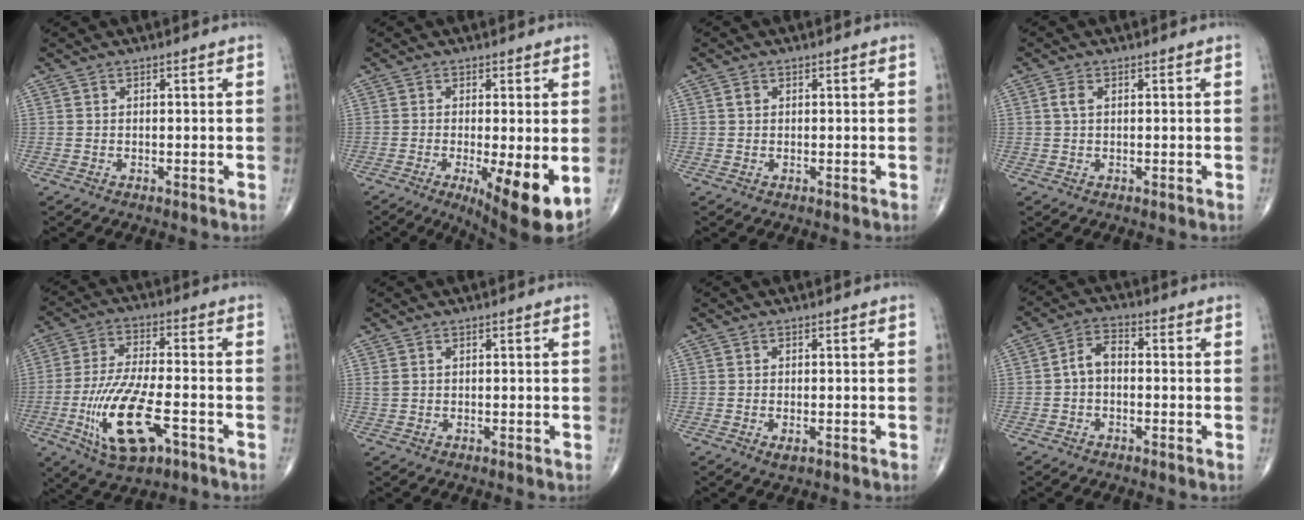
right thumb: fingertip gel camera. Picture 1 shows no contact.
{"total": 11.4, "force": [-3.1, 2.8, 10.7], "torque": [-0.159, -0.025, -0.041]}
{"total": 0.9, "force": [0.2, 0.8, 0.5], "torque": [-0.006, 0.001, 0.003]}
{"total": 1.7, "force": [0.4, 1.0, 1.4], "torque": [-0.033, 0.006, 0.008]}
{"total": 15.6, "force": [-5.5, 5.9, 13.3], "torque": [-0.269, 0.013, -0.091]}
{"total": 0.9, "force": [0.5, 0.5, 0.7], "torque": [-0.017, 0.010, 0.015]}
{"total": 1.5, "force": [-0.6, 0.6, 1.2], "torque": [-0.020, -0.003, -0.008]}
{"total": 4.7, "force": [-0.5, 3.0, 3.6], "torque": [-0.057, 0.021, -0.020]}